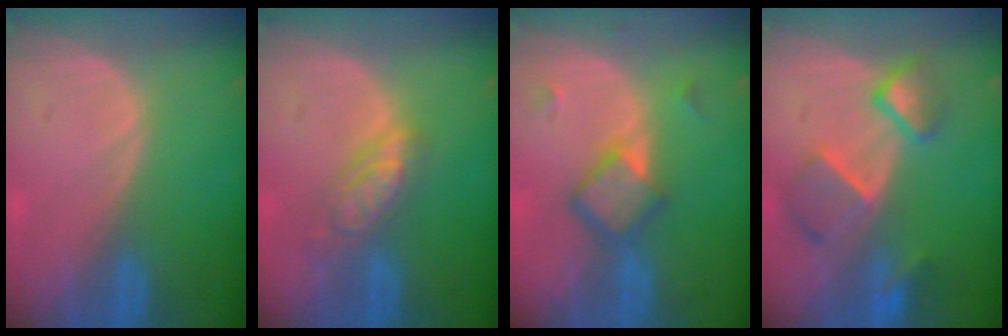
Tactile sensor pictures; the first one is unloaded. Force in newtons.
{"total": 5.6, "press": 5.1, "slide": 2.4}
{"total": 5.8, "press": 5.1, "slide": 2.7}
{"total": 7.6, "press": 6.7, "slide": 3.5}